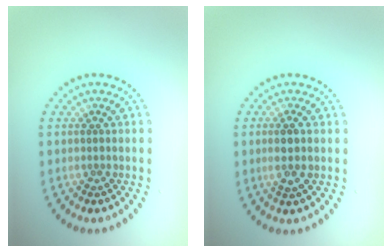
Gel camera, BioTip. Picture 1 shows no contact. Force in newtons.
{"total": 1.9, "press": 1.8, "slide": 0.8}